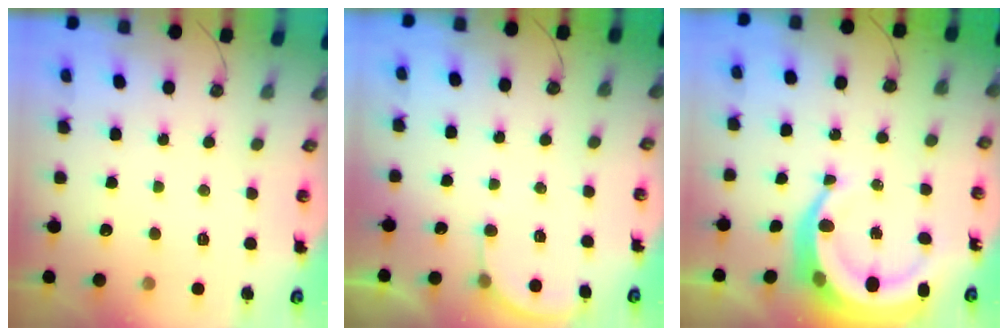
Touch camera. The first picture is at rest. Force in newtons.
{"total": 2.7, "press": 2.7, "slide": 0.1}
{"total": 10.8, "press": 10.7, "slide": 1.4}